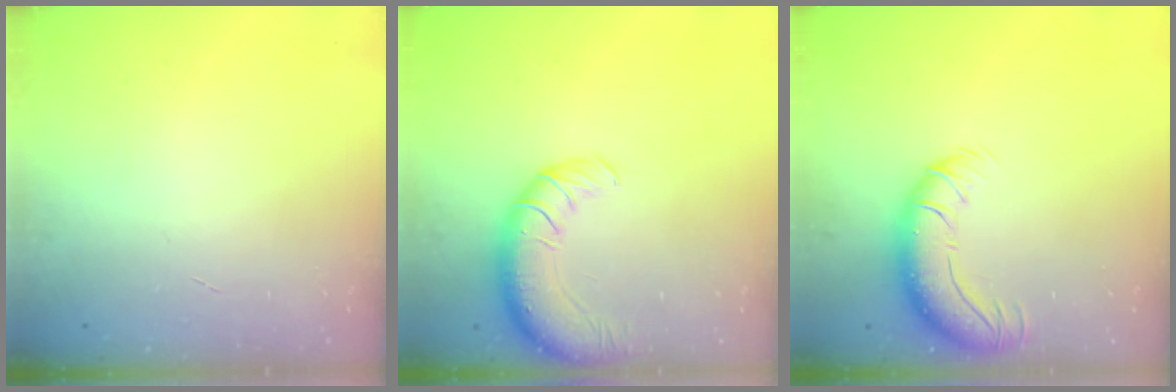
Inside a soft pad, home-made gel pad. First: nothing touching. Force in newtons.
{"total": 11.9, "press": 11.5, "slide": 3.1}
{"total": 11.2, "press": 10.8, "slide": 2.9}